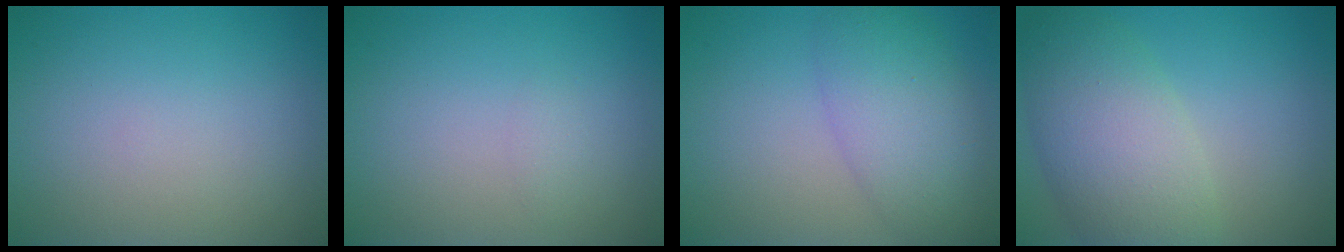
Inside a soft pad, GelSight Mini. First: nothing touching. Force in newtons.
{"total": 0.6, "press": 0.6, "slide": 0.0}
{"total": 5.7, "press": 5.7, "slide": 0.2}
{"total": 7.3, "press": 7.3, "slide": 0.3}